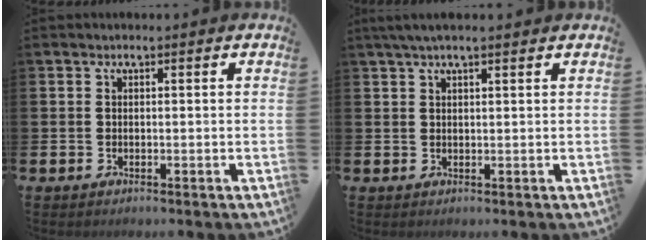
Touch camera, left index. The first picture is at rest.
{"total": 2.5, "force": [1.9, 0.3, 1.6], "torque": [-0.031, 0.002, 0.033]}